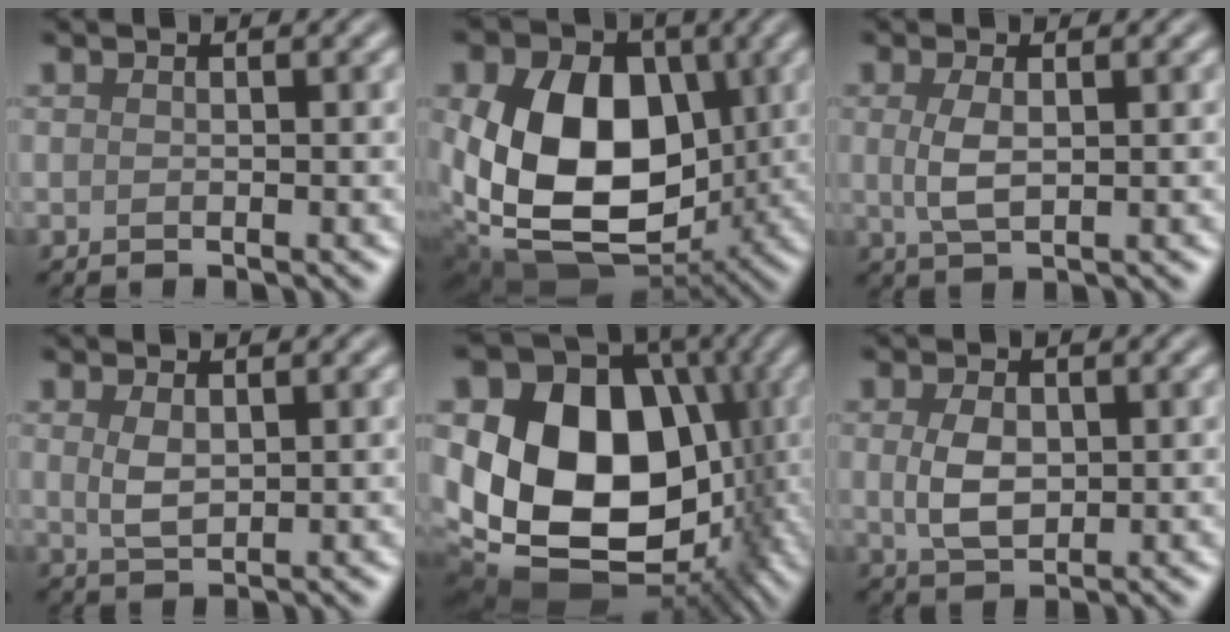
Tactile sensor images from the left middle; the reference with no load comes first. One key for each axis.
{"total": 14.2, "fx": 0.2, "fy": 10.0, "fz": 10.1, "tx": -0.184, "ty": -0.023, "tz": 0.002}
{"total": 2.5, "fx": 0.3, "fy": 1.0, "fz": 2.3, "tx": -0.056, "ty": -0.001, "tz": 0.007}
{"total": 2.1, "fx": 0.6, "fy": 1.1, "fz": 1.7, "tx": -0.041, "ty": -0.002, "tz": 0.017}
{"total": 18.5, "fx": 0.2, "fy": 14.5, "fz": 11.6, "tx": -0.191, "ty": -0.019, "tz": 0.031}
{"total": 3.4, "fx": 0.3, "fy": 2.3, "fz": 2.6, "tx": -0.061, "ty": 0.000, "tz": 0.008}